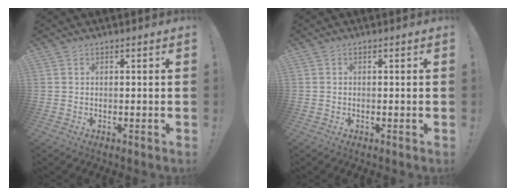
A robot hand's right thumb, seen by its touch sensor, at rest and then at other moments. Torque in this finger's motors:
{"motor_torque": [-0.04, -0.18, -0.11, 0.08, 0.11]}